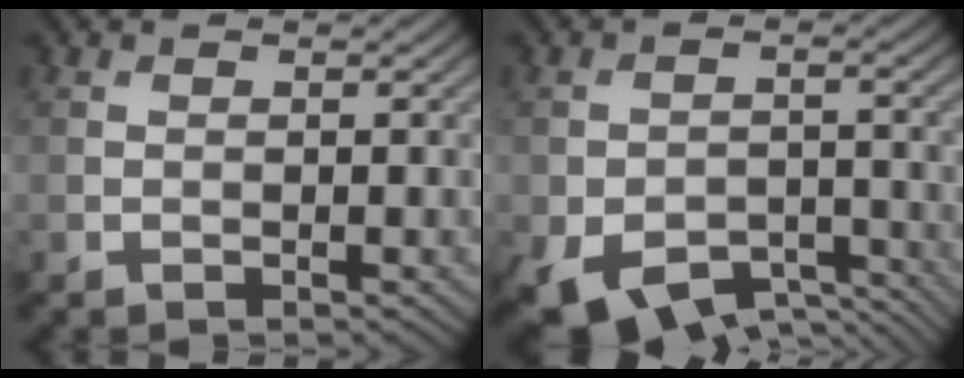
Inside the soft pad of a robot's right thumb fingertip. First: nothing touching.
{"total": 9.6, "force": [-6.2, 5.1, 5.2], "torque": [-0.106, -0.035, -0.092]}